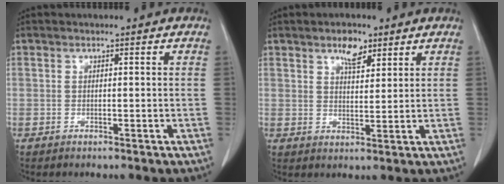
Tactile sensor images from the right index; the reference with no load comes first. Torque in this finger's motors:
{"motor_torque": [-0.04, 0.25, -0.03, 0.00]}